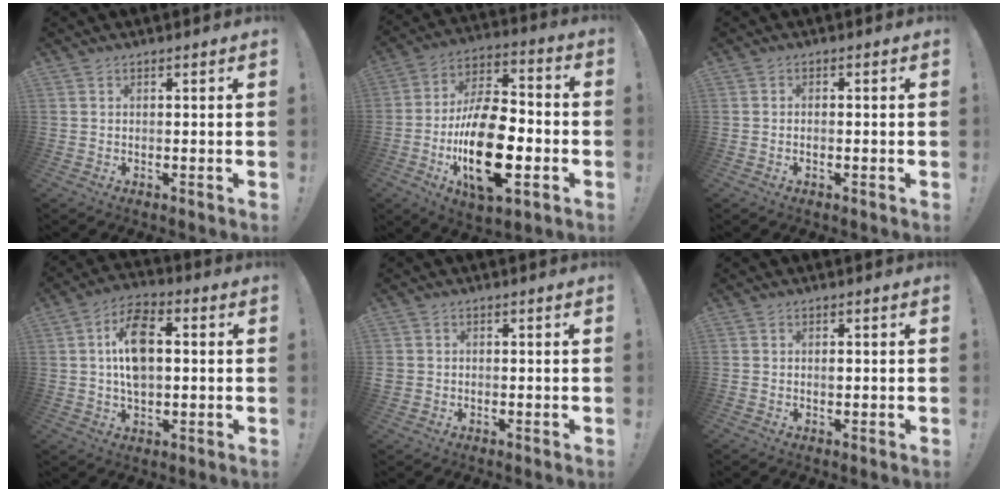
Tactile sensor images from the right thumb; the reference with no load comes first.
{"total": 23.8, "force": [-6.7, 12.0, 19.4], "torque": [-0.345, 0.028, -0.106]}
{"total": 1.1, "force": [-0.7, 0.3, 0.8], "torque": [-0.015, 0.002, -0.013]}
{"total": 12.8, "force": [1.2, 7.9, 9.9], "torque": [-0.163, 0.010, 0.024]}
{"total": 2.0, "force": [-0.7, 1.7, 0.8], "torque": [-0.013, 0.007, -0.011]}
{"total": 1.0, "force": [-0.2, 0.7, 0.7], "torque": [-0.014, 0.004, -0.004]}